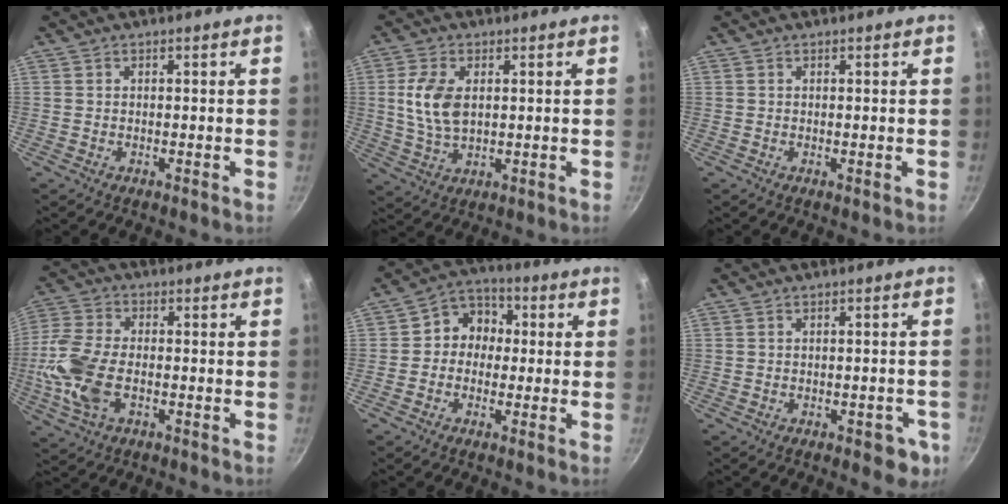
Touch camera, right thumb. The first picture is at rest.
{"total": 8.9, "force": [1.5, 5.2, 7.0], "torque": [-0.136, -0.007, 0.030]}
{"total": 0.0}
{"total": 12.2, "force": [-2.5, 6.8, 9.9], "torque": [-0.214, 0.016, -0.062]}
{"total": 7.5, "force": [0.1, 6.6, 3.5], "torque": [-0.012, 0.021, -0.019]}
{"total": 5.2, "force": [-2.1, 2.7, 3.9], "torque": [-0.022, 0.017, -0.016]}